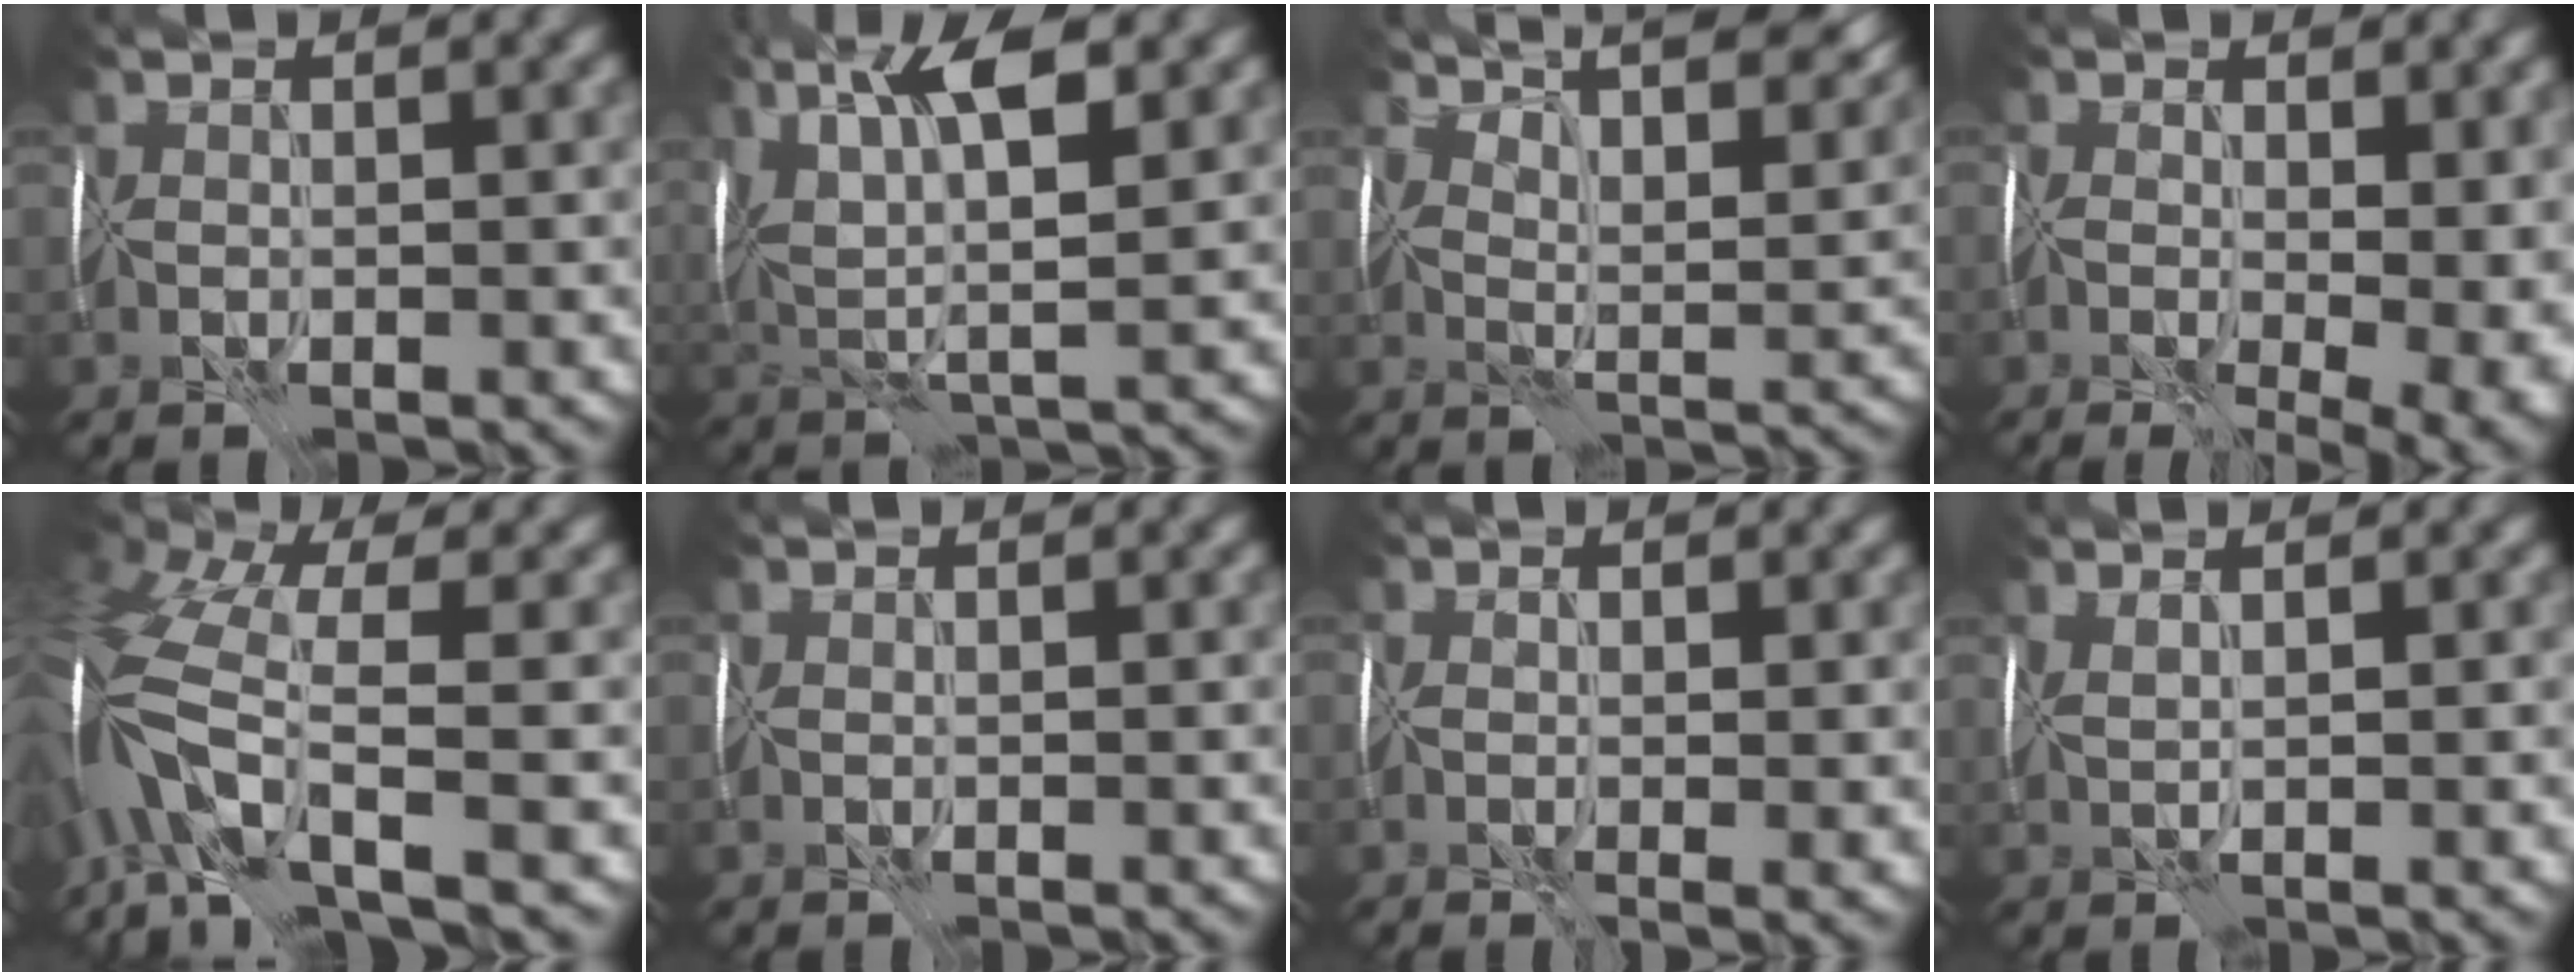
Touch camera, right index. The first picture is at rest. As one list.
[{"total": 9.6, "force": [4.6, 3.2, 7.7], "torque": [-0.155, 0.020, 0.083]}, {"total": 9.6, "force": [8.0, 2.7, 4.7], "torque": [-0.071, 0.011, 0.106]}, {"total": 11.8, "force": [-2.4, 6.4, 9.6], "torque": [-0.109, 0.000, 0.004]}, {"total": 9.8, "force": [-3.3, 4.2, 8.3], "torque": [-0.187, 0.005, -0.064]}, {"total": 0.0}, {"total": 2.0, "force": [0.3, 0.8, 1.8], "torque": [-0.028, -0.005, 0.011]}, {"total": 2.7, "force": [1.8, 1.0, 1.7], "torque": [-0.012, 0.018, 0.011]}]